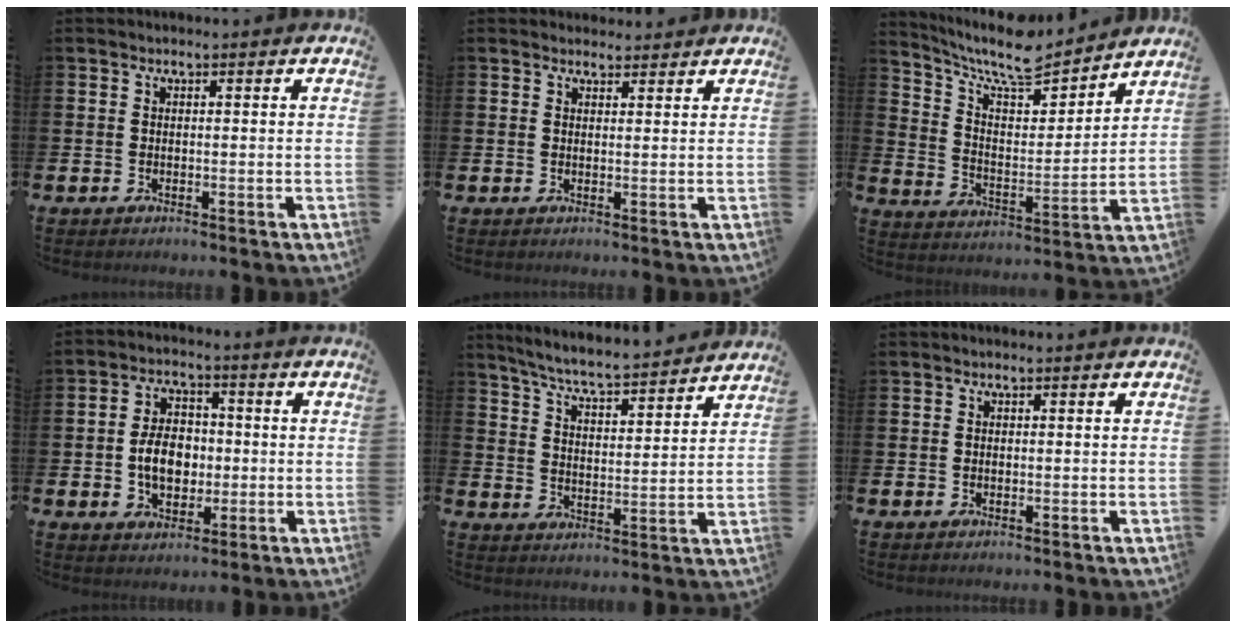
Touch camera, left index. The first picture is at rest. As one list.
[{"total": 1.8, "force": [1.7, 0.5, 0.0], "torque": [0.009, -0.007, 0.029]}, {"total": 9.3, "force": [8.4, 2.0, 3.4], "torque": [-0.097, -0.056, 0.146]}, {"total": 6.2, "force": [-0.6, 4.5, 4.3], "torque": [-0.067, 0.008, -0.018]}, {"total": 6.4, "force": [6.1, 0.0, 1.8], "torque": [-0.066, -0.046, 0.105]}, {"total": 0.0}]